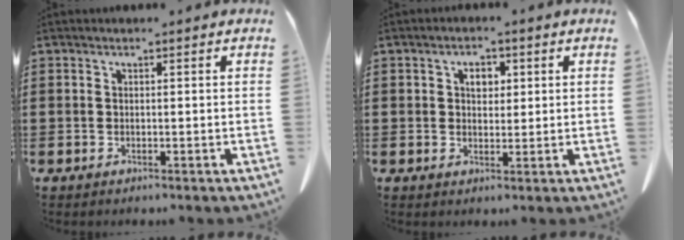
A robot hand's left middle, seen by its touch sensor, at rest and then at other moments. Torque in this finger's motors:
{"motor_torque": [0.14, 0.10, 0.06, 0.05]}